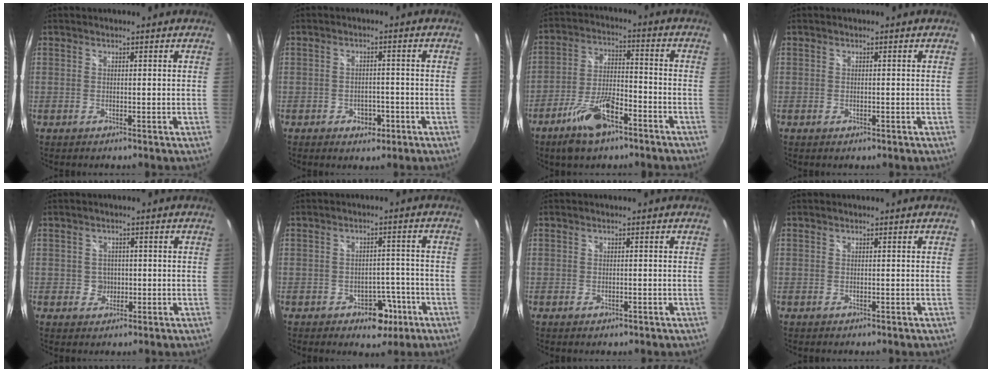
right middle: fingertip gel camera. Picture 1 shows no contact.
{"total": 4.0, "force": [-2.1, 2.8, 1.9], "torque": [-0.040, 0.001, -0.023]}
{"total": 11.2, "force": [-7.3, 4.1, 7.4], "torque": [-0.154, -0.002, -0.128]}
{"total": 0.5, "force": [-0.3, 0.4, 0.2], "torque": [-0.003, -0.003, -0.007]}
{"total": 2.8, "force": [-0.4, 2.7, 0.5], "torque": [-0.006, 0.003, -0.003]}
{"total": 5.8, "force": [-3.1, 4.1, 2.7], "torque": [-0.048, 0.013, -0.028]}
{"total": 1.2, "force": [-0.6, 0.8, 0.7], "torque": [-0.010, -0.004, -0.011]}
{"total": 0.0}